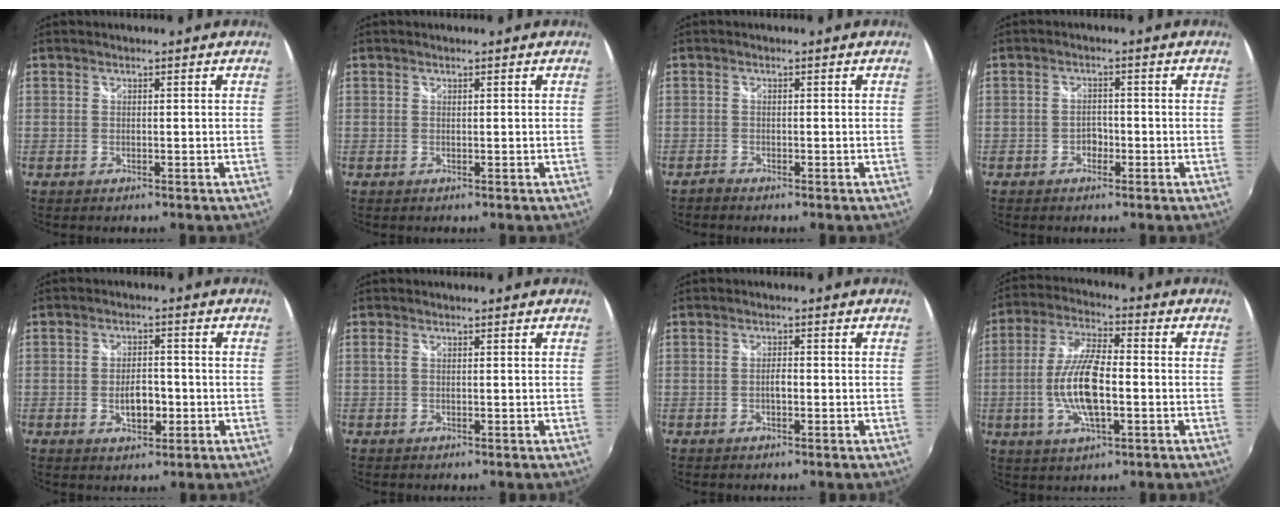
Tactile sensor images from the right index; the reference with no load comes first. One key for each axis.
{"total": 0.0}
{"total": 0.9, "fx": -0.9, "fy": 0.1, "fz": 0.0, "tx": -0.002, "ty": -0.004, "tz": -0.021}
{"total": 2.0, "fx": -1.1, "fy": 1.5, "fz": 0.8, "tx": -0.017, "ty": 0.004, "tz": -0.019}
{"total": 5.0, "fx": -1.3, "fy": 2.8, "fz": 4.0, "tx": -0.075, "ty": -0.002, "tz": -0.018}
{"total": 0.8, "fx": 0.2, "fy": 0.2, "fz": 0.7, "tx": -0.018, "ty": 0.001, "tz": 0.000}
{"total": 1.3, "fx": -0.5, "fy": 0.5, "fz": 1.1, "tx": -0.022, "ty": 0.001, "tz": -0.009}
{"total": 11.9, "fx": -2.3, "fy": 3.6, "fz": 11.1, "tx": -0.229, "ty": 0.001, "tz": -0.045}